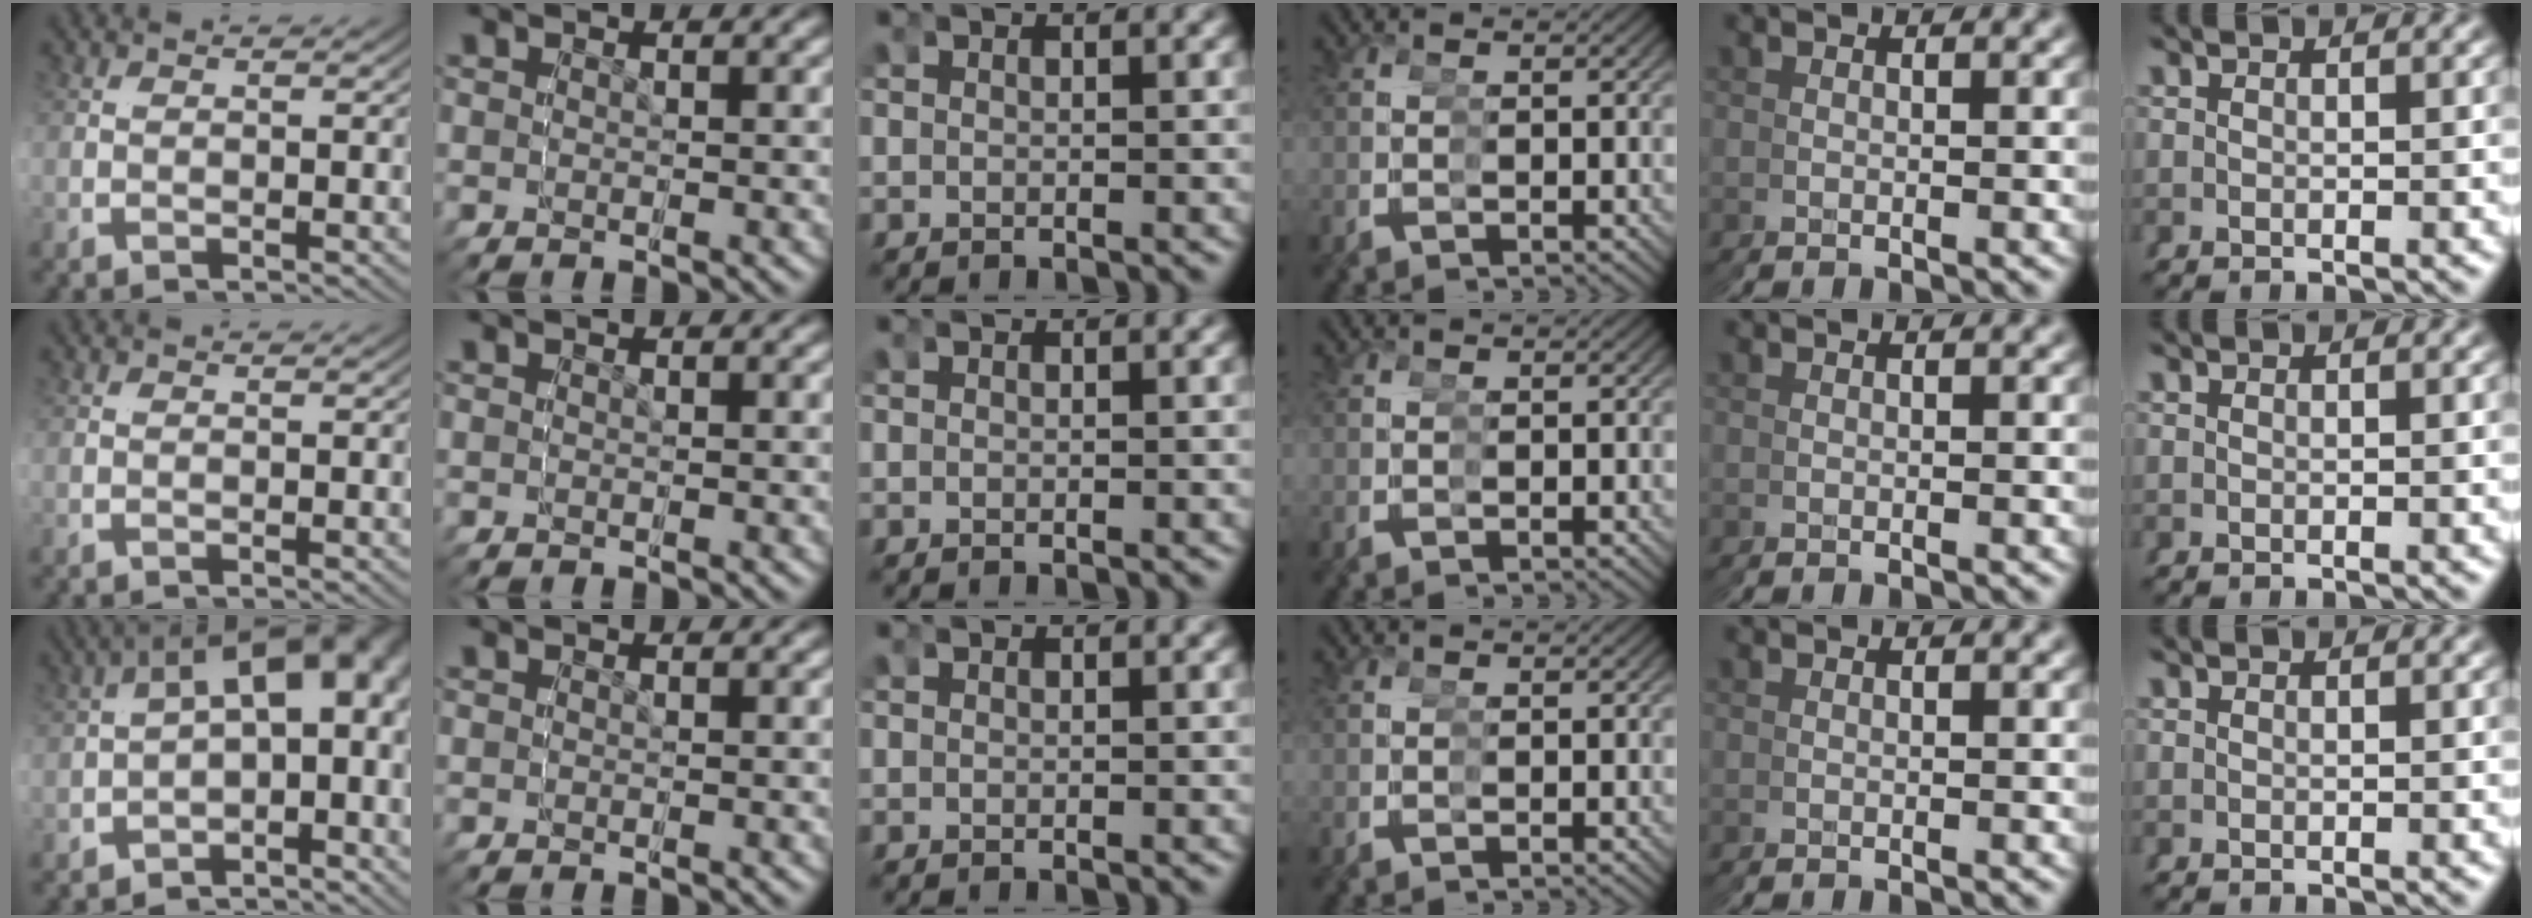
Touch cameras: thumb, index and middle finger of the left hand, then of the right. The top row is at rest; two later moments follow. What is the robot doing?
{"motion": "grasp_and_lifting", "object": "legos"}